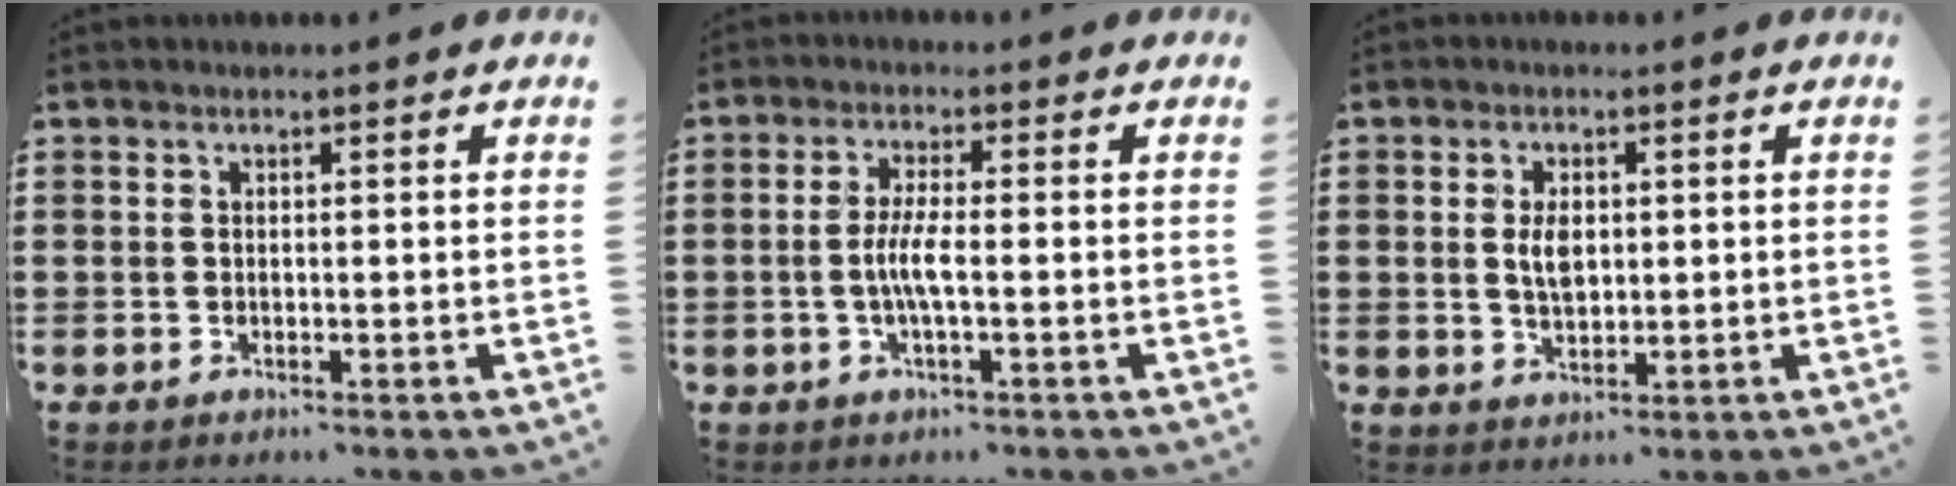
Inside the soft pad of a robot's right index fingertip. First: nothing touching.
{"total": 4.2, "force": [-1.0, 0.4, 4.1], "torque": [-0.086, -0.008, -0.025]}
{"total": 4.1, "force": [0.5, 2.3, 3.4], "torque": [-0.062, 0.006, 0.006]}